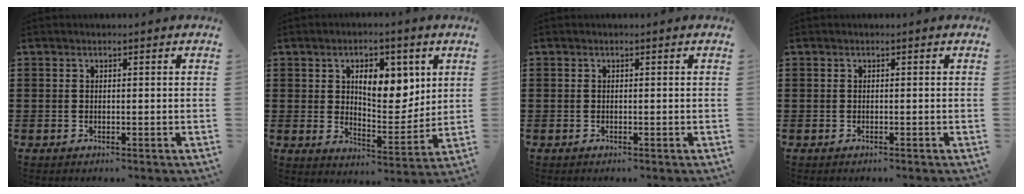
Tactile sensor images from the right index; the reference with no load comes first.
{"total": 8.2, "force": [3.4, 4.6, 5.9], "torque": [-0.092, -0.004, 0.052]}
{"total": 0.0}
{"total": 0.0}